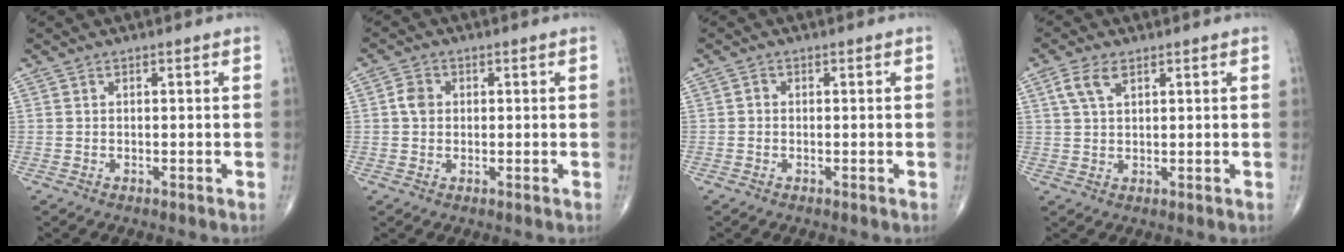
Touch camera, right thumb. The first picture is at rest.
{"total": 2.9, "force": [0.3, 2.4, 1.6], "torque": [-0.022, 0.003, 0.002]}
{"total": 0.7, "force": [-0.1, 0.6, 0.3], "torque": [-0.002, 0.001, -0.007]}
{"total": 4.1, "force": [2.0, 2.0, 3.0], "torque": [-0.063, 0.006, 0.043]}